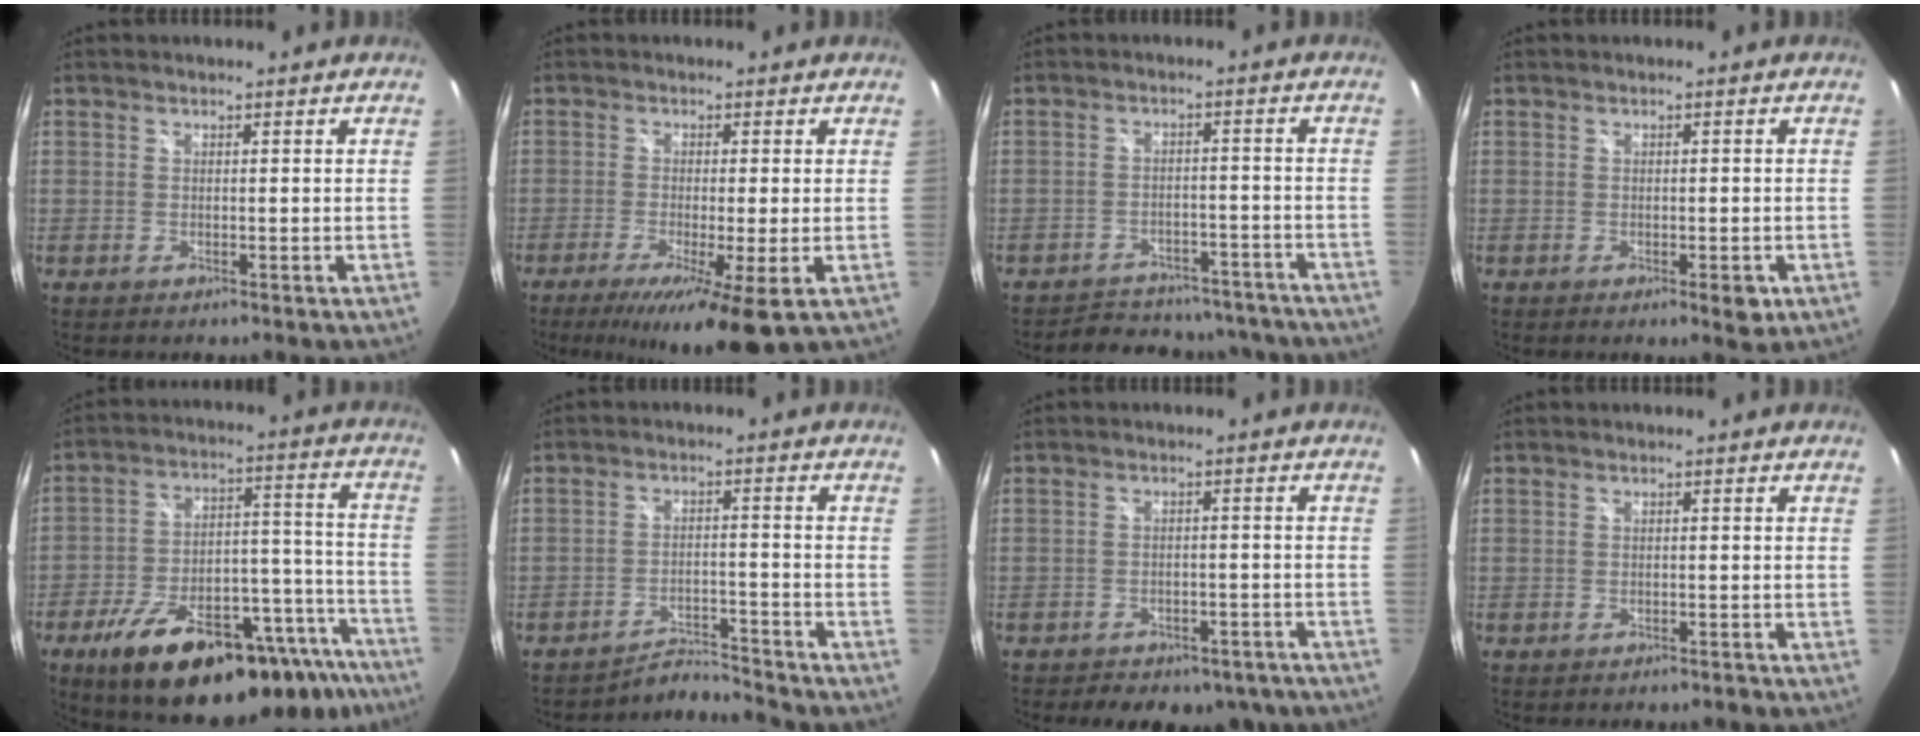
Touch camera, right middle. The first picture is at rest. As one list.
[{"total": 9.2, "force": [-4.0, 0.3, 8.3], "torque": [-0.161, -0.028, -0.067]}, {"total": 16.2, "force": [-14.3, 6.2, 4.5], "torque": [-0.095, 0.032, -0.171]}, {"total": 2.9, "force": [-0.8, 0.9, 2.6], "torque": [-0.036, -0.004, -0.008]}, {"total": 30.2, "force": [-21.1, 11.0, 18.5], "torque": [-0.265, 0.011, -0.288]}, {"total": 5.3, "force": [-4.9, -1.4, -1.3], "torque": [0.008, 0.018, -0.089]}, {"total": 12.6, "force": [-9.8, 6.1, 5.0], "torque": [-0.107, 0.005, -0.112]}, {"total": 1.1, "force": [-1.1, 0.2, 0.2], "torque": [-0.007, -0.005, -0.014]}]